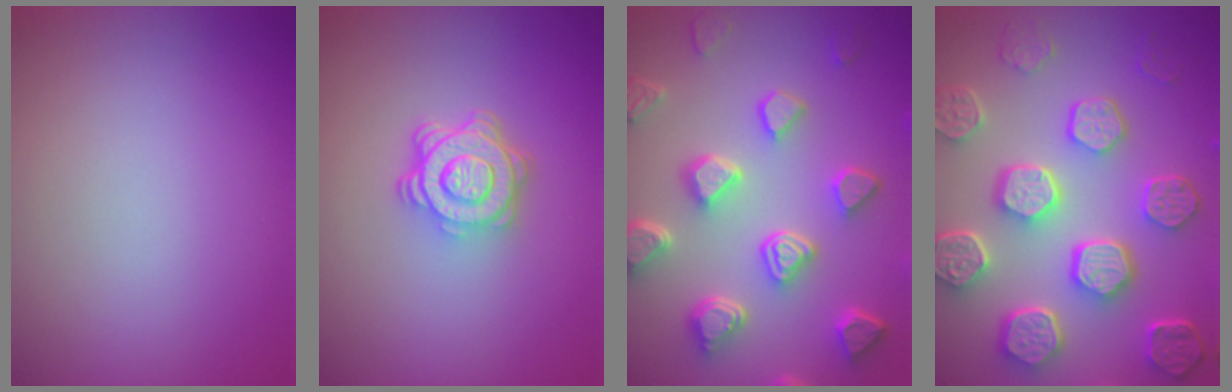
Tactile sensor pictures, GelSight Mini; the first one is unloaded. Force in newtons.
{"total": 4.7, "press": 3.4, "slide": 3.3}
{"total": 6.8, "press": 5.4, "slide": 4.2}
{"total": 8.8, "press": 6.7, "slide": 5.6}